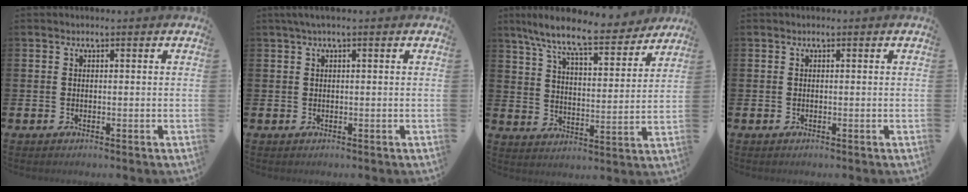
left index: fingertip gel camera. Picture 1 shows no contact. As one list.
[{"total": 1.1, "force": [0.5, 0.1, 1.0], "torque": [-0.024, 0.005, 0.009]}, {"total": 10.1, "force": [9.0, 1.4, 4.4], "torque": [-0.114, -0.051, 0.154]}, {"total": 0.0}]